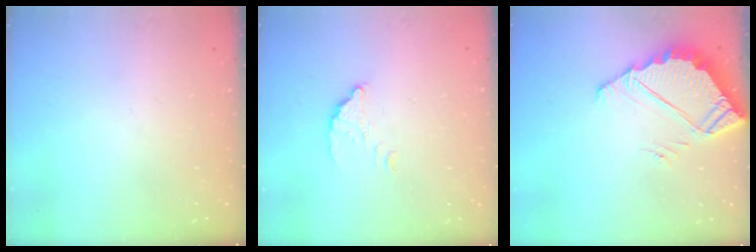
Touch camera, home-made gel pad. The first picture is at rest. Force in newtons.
{"total": 2.2, "press": 2.2, "slide": 0.0}
{"total": 4.5, "press": 4.5, "slide": 0.3}